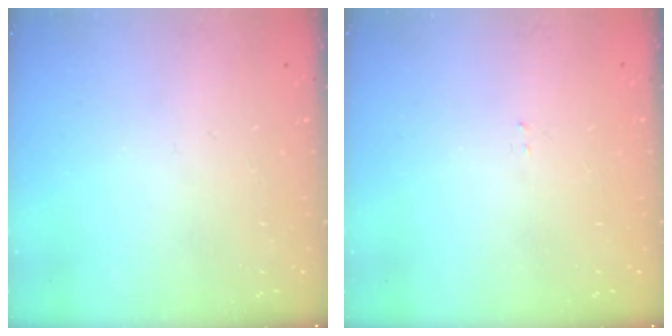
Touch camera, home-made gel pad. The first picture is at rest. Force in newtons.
{"total": 1.5, "press": 1.5, "slide": 0.2}